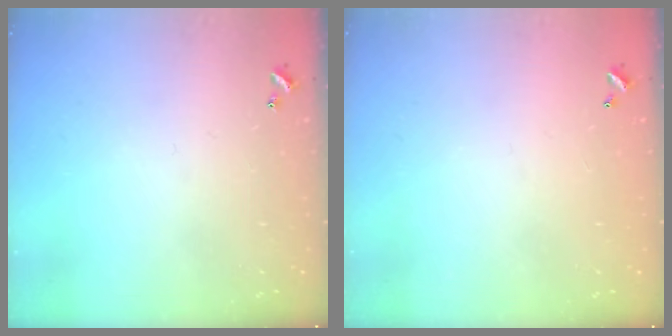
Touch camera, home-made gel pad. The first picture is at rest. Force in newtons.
{"total": 2.9, "press": 2.9, "slide": 0.1}